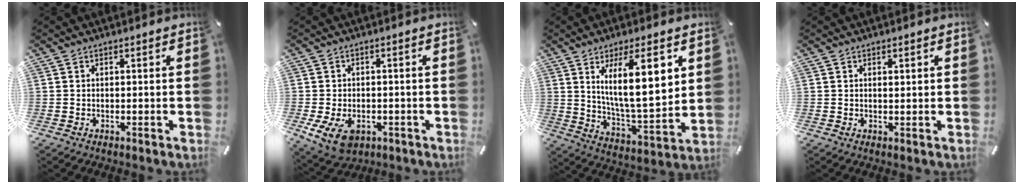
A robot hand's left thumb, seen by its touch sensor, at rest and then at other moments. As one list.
[{"total": 7.2, "force": [-2.7, 5.1, 4.3], "torque": [-0.092, 0.007, -0.050]}, {"total": 17.1, "force": [6.7, 5.9, 14.6], "torque": [-0.235, -0.017, 0.103]}, {"total": 0.7, "force": [0.3, 0.4, 0.5], "torque": [-0.010, 0.003, 0.004]}]